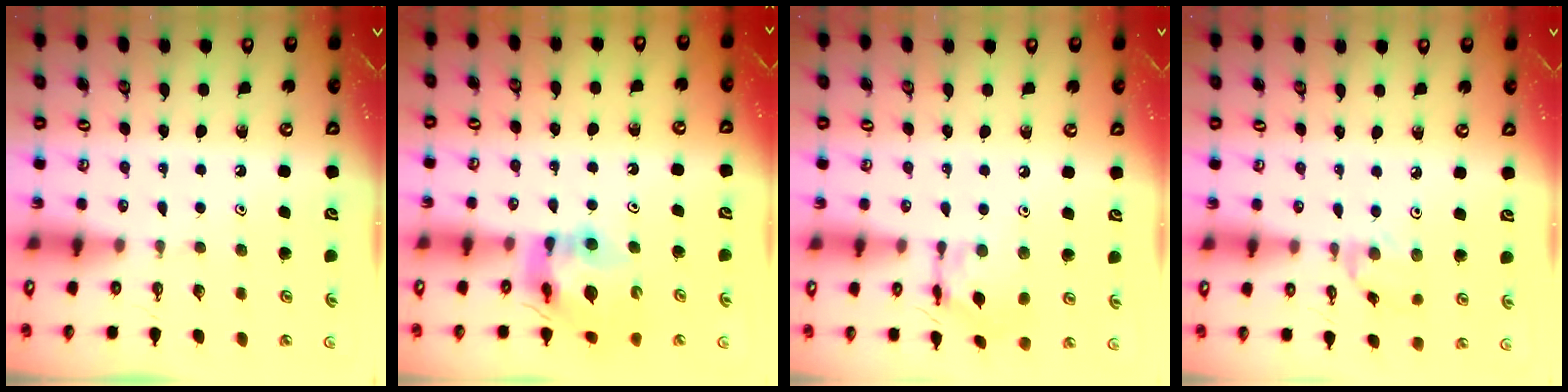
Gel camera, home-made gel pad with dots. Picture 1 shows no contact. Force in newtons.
{"total": 12.7, "press": 12.6, "slide": 1.3}
{"total": 10.6, "press": 10.6, "slide": 0.7}
{"total": 3.0, "press": 2.9, "slide": 0.4}